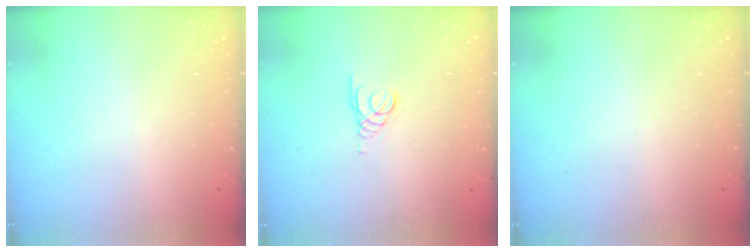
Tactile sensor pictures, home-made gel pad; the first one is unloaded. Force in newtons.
{"total": 1.0, "press": 1.0, "slide": 0.1}
{"total": 0.0}